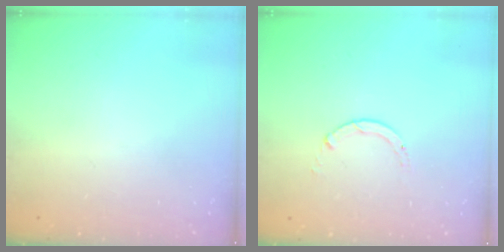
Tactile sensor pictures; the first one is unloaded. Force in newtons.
{"total": 0.8, "press": 0.7, "slide": 0.1}